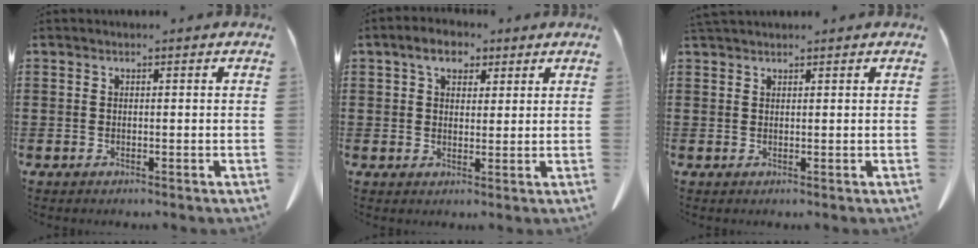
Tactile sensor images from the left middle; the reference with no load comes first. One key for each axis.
{"total": 4.9, "fx": 2.9, "fy": 3.0, "fz": 2.5, "tx": -0.055, "ty": 0.012, "tz": 0.051}
{"total": 1.2, "fx": 1.1, "fy": 0.2, "fz": 0.3, "tx": -0.010, "ty": -0.001, "tz": 0.023}